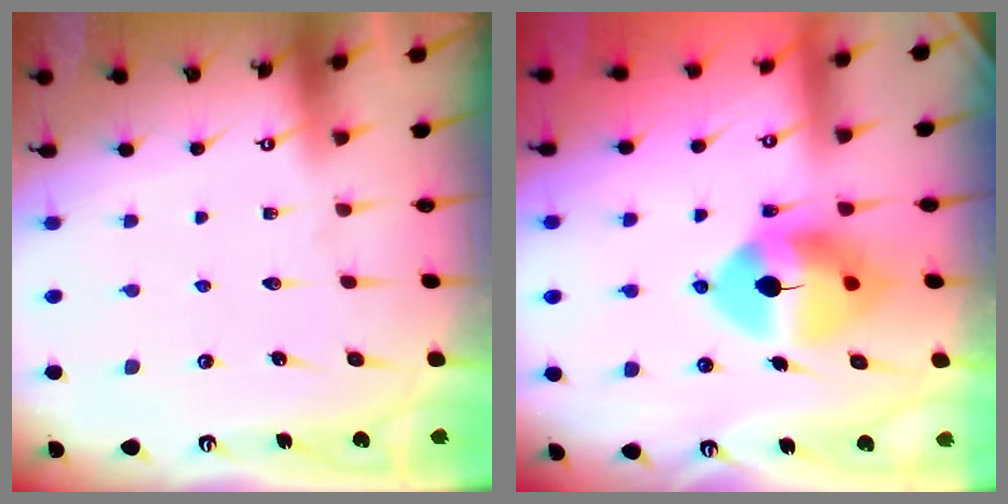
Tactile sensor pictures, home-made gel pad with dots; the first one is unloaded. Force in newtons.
{"total": 11.6, "press": 11.4, "slide": 2.1}